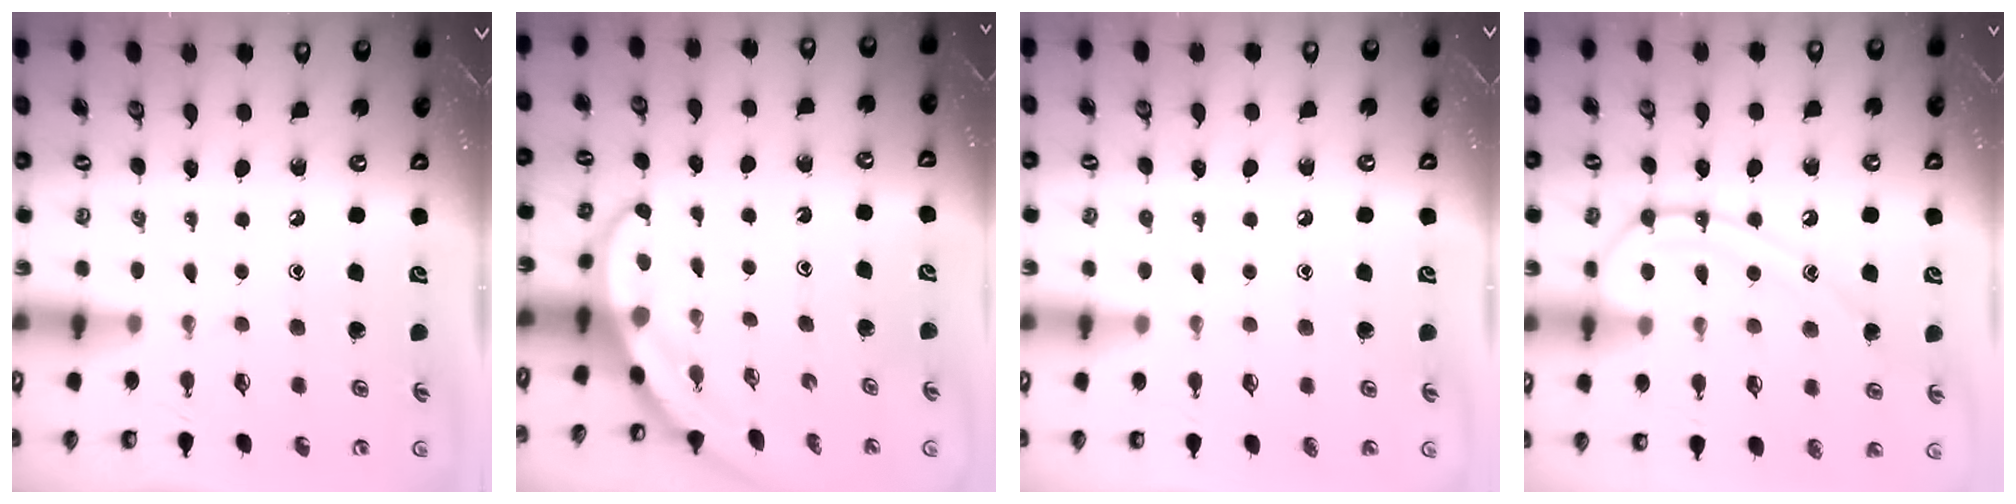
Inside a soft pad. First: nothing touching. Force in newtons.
{"total": 3.6, "press": 3.6, "slide": 0.1}
{"total": 1.7, "press": 1.7, "slide": 0.2}
{"total": 13.8, "press": 13.7, "slide": 1.4}